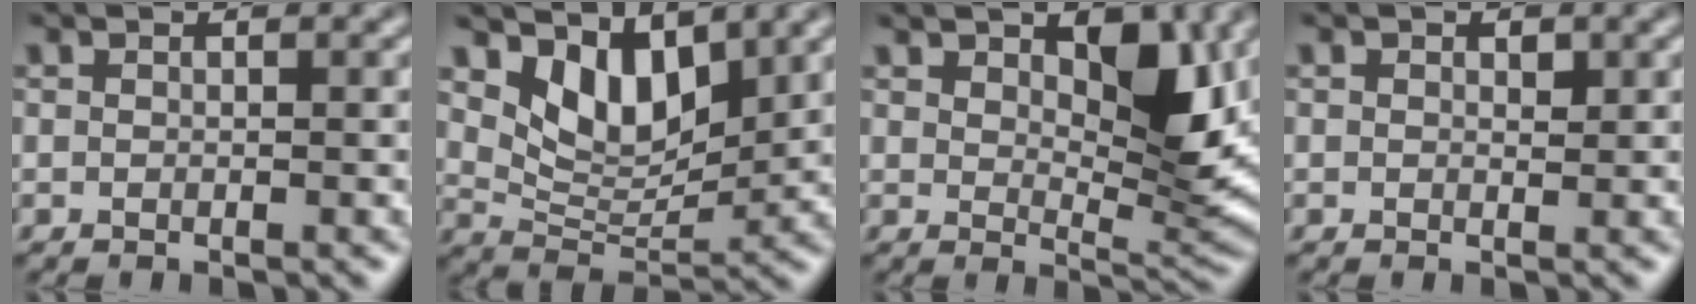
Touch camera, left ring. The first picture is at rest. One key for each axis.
{"total": 5.3, "fx": 3.3, "fy": 2.7, "fz": 3.0, "tx": -0.064, "ty": -0.017, "tz": 0.056}
{"total": 7.1, "fx": 2.9, "fy": 3.2, "fz": 5.7, "tx": -0.083, "ty": -0.009, "tz": 0.048}
{"total": 0.7, "fx": 0.3, "fy": 0.5, "fz": 0.4, "tx": -0.007, "ty": -0.003, "tz": 0.003}